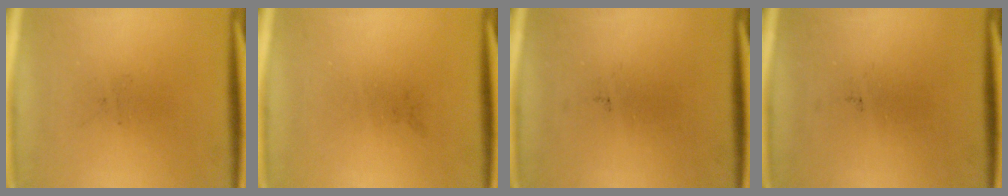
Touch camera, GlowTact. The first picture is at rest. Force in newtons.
{"total": 0.0}
{"total": 0.0}
{"total": 0.0}